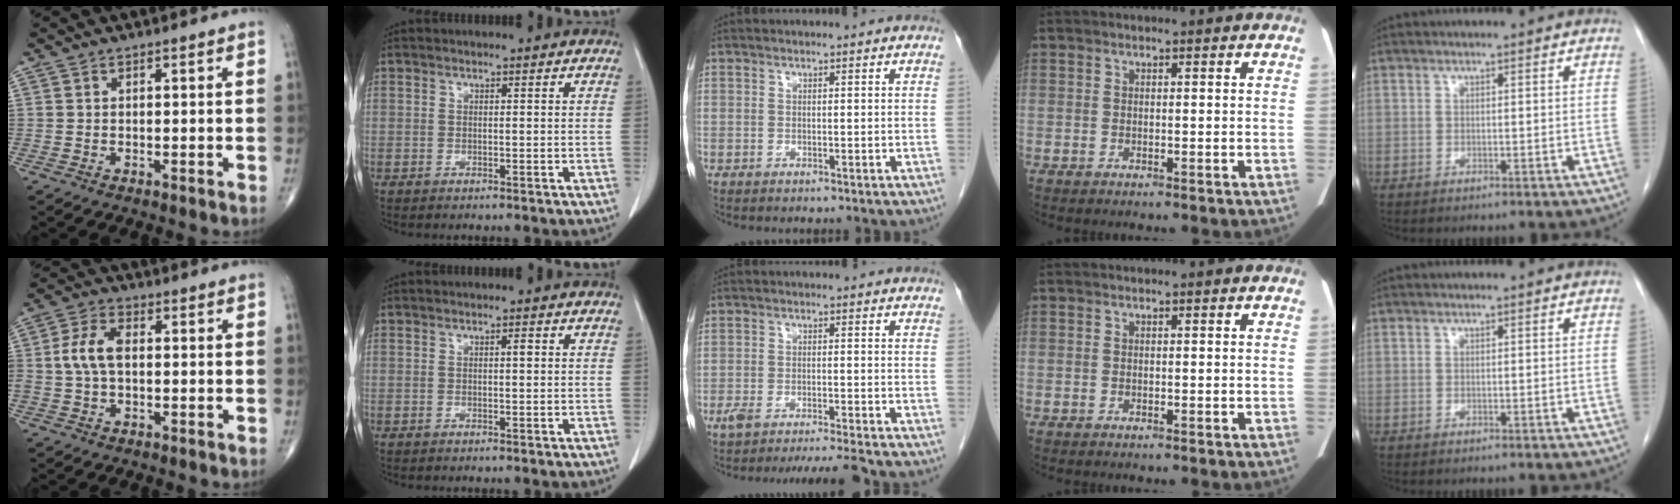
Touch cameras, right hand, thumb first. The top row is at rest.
{"thumb": {"total": 6.5, "force": [0.0, 3.9, 5.2], "torque": [-0.112, 0.018, -0.005]}, "index": {"total": 0.7, "force": [0.2, 0.2, 0.6], "torque": [-0.006, 0.003, 0.004]}, "middle": {"total": 6.8, "force": [-6.1, -0.7, 3.0], "torque": [-0.039, -0.005, -0.097]}}